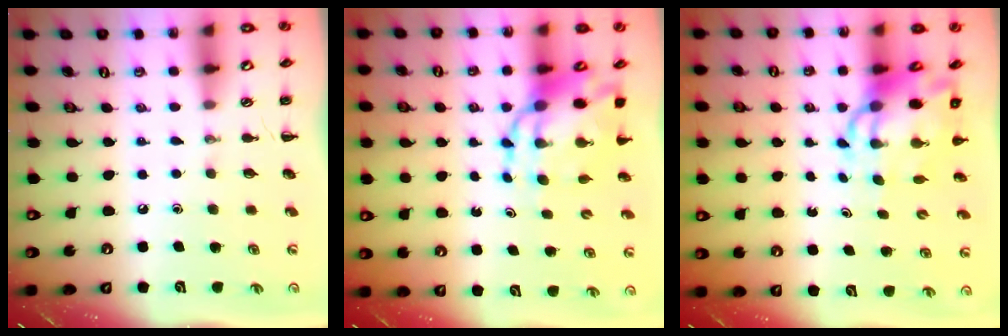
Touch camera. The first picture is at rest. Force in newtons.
{"total": 10.0, "press": 9.7, "slide": 2.5}
{"total": 10.0, "press": 9.6, "slide": 2.7}